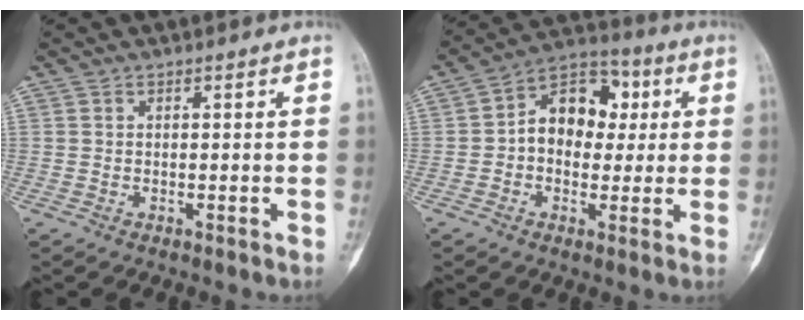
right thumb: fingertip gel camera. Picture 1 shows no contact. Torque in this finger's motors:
{"motor_torque": [1.19, 1.21, 0.47, -0.47, 0.06]}